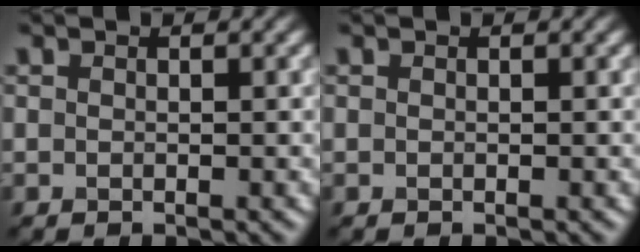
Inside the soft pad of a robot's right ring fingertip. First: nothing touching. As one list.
[{"total": 0.0}]